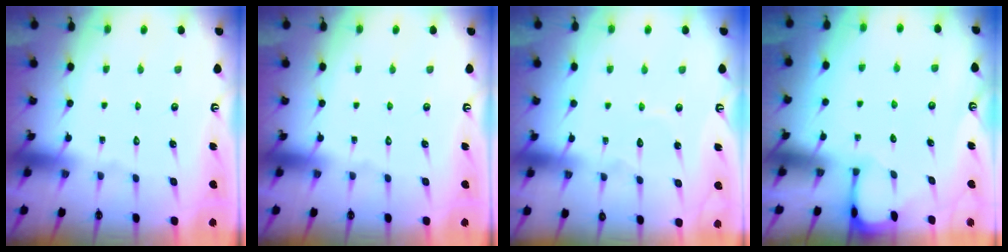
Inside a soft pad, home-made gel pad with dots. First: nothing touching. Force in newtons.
{"total": 0.0}
{"total": 3.6, "press": 3.6, "slide": 0.3}
{"total": 1.3, "press": 1.2, "slide": 0.2}